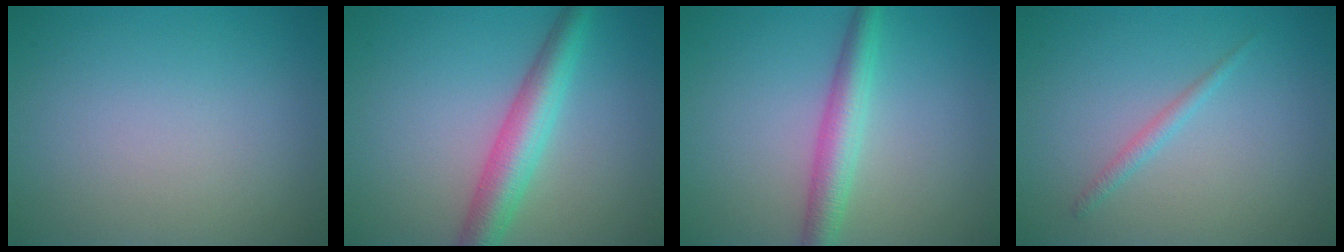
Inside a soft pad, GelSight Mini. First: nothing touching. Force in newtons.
{"total": 4.9, "press": 4.9, "slide": 0.1}
{"total": 3.5, "press": 3.5, "slide": 0.0}
{"total": 1.1, "press": 1.1, "slide": 0.1}